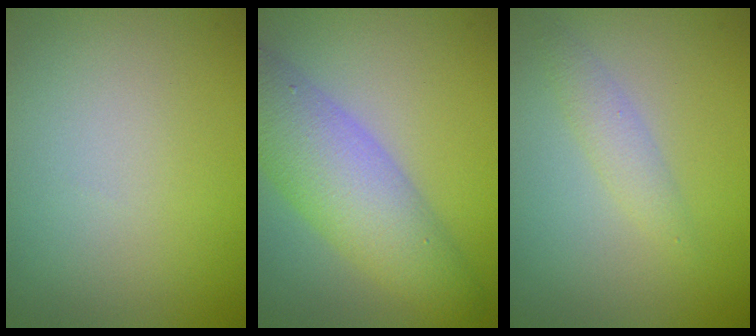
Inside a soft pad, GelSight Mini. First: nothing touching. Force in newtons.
{"total": 7.0, "press": 7.0, "slide": 0.2}
{"total": 1.6, "press": 1.6, "slide": 0.0}